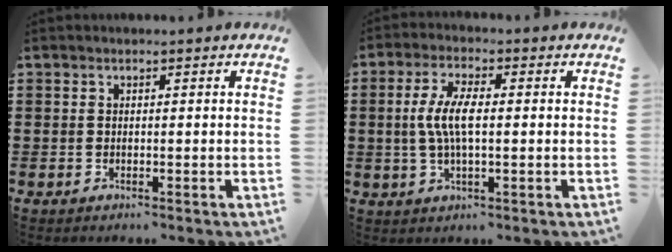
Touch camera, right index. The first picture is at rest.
{"total": 6.5, "force": [0.0, 2.2, 6.1], "torque": [-0.131, -0.001, -0.009]}